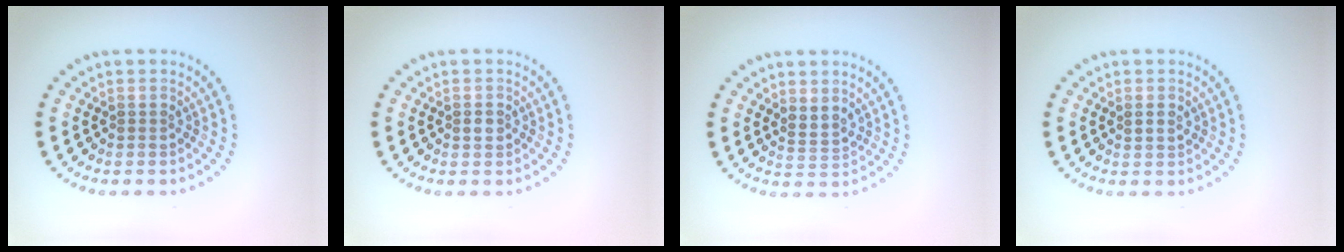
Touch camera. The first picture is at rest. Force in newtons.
{"total": 0.8, "press": 0.7, "slide": 0.3}
{"total": 1.8, "press": 1.3, "slide": 1.2}
{"total": 1.0, "press": 1.0, "slide": 0.3}